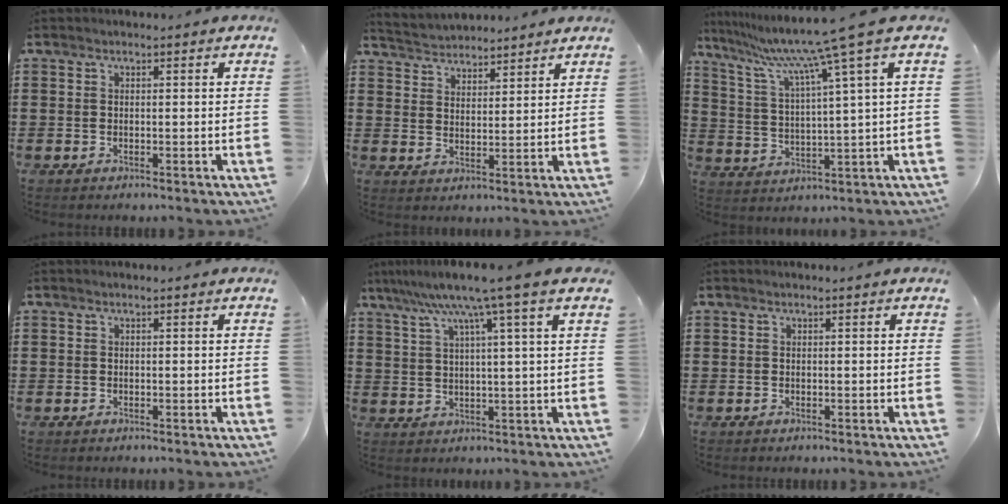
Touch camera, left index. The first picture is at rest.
{"total": 3.6, "force": [3.5, 0.6, -0.4], "torque": [-0.011, -0.014, 0.063]}
{"total": 9.8, "force": [6.7, -1.7, 7.0], "torque": [-0.162, -0.043, 0.100]}
{"total": 0.0}
{"total": 8.7, "force": [5.5, -0.9, 6.7], "torque": [-0.148, -0.018, 0.087]}
{"total": 0.0}